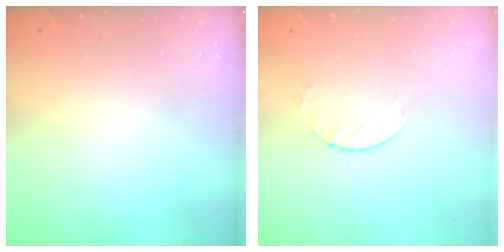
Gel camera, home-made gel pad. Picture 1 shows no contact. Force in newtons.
{"total": 2.6, "press": 2.5, "slide": 0.4}